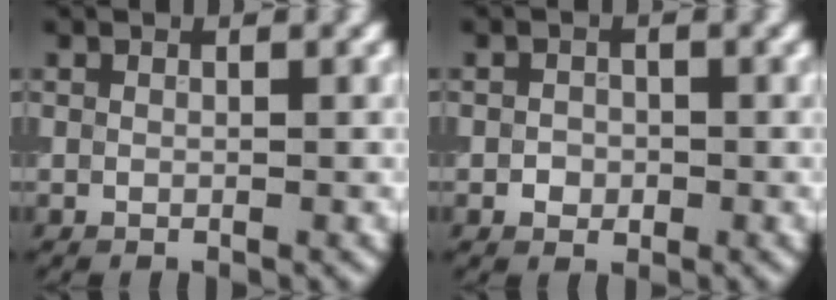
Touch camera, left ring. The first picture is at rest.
{"total": 1.3, "force": [-0.4, 1.1, 0.5], "torque": [-0.003, 0.000, -0.010]}